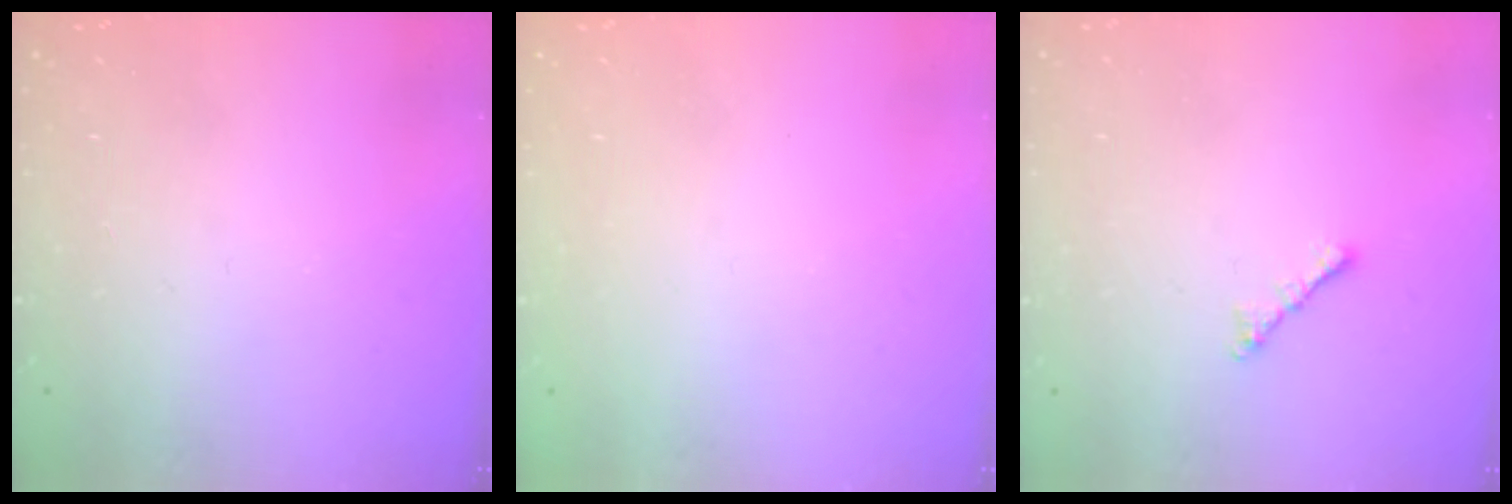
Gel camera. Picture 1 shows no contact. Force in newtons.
{"total": 0.8, "press": 0.7, "slide": 0.3}
{"total": 2.1, "press": 2.0, "slide": 0.6}